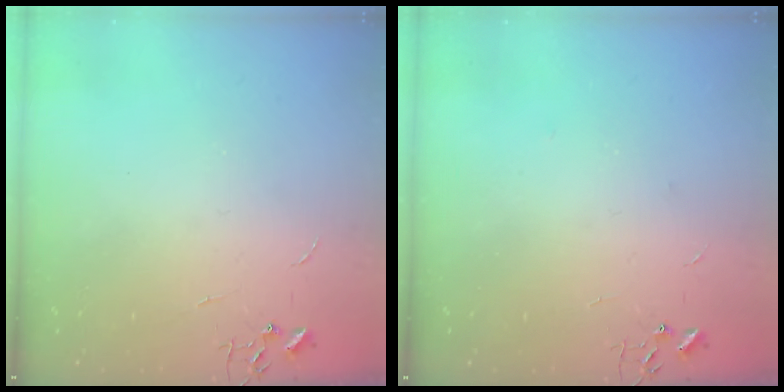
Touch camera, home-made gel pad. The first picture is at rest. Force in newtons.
{"total": 2.5, "press": 2.1, "slide": 1.4}